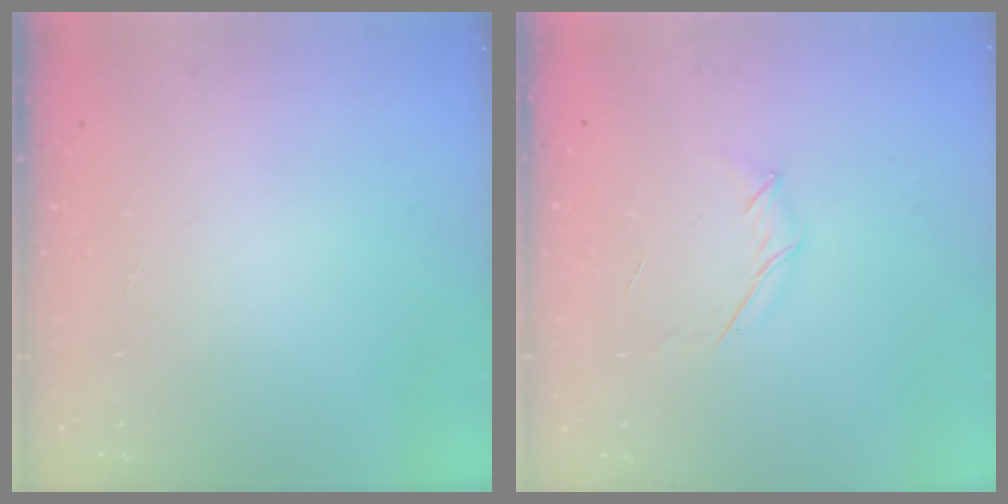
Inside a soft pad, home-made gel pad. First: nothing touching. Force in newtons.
{"total": 3.7, "press": 3.6, "slide": 0.9}